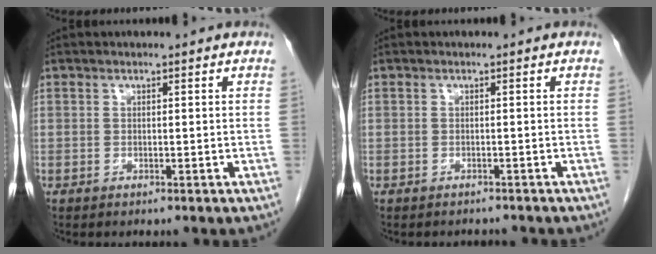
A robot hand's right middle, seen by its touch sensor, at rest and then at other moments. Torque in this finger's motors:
{"motor_torque": [0.02, -0.01, -0.05, 0.00]}